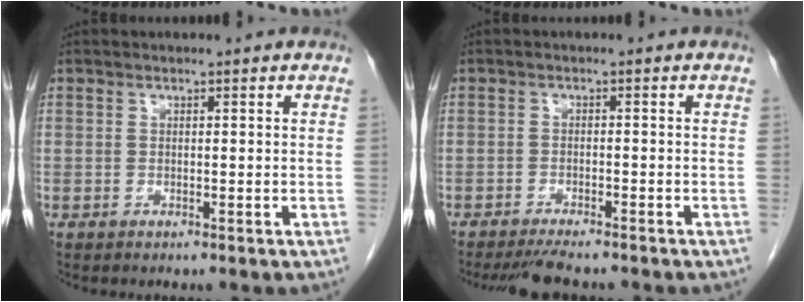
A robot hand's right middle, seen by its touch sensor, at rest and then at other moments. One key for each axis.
{"total": 5.2, "fx": -4.7, "fy": 0.5, "fz": 2.3, "tx": -0.031, "ty": -0.013, "tz": -0.075}